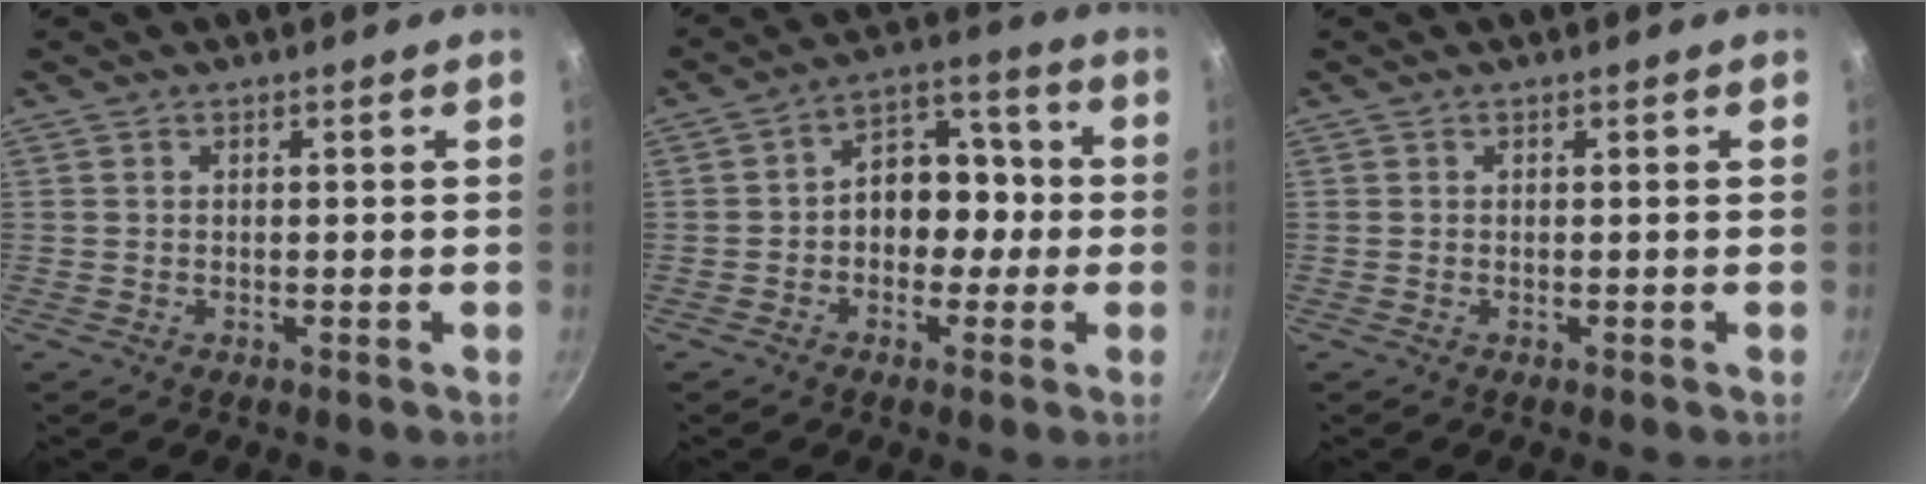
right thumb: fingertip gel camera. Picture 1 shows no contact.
{"total": 10.9, "force": [-0.7, 7.7, 7.6], "torque": [-0.072, 0.041, -0.024]}
{"total": 0.0}